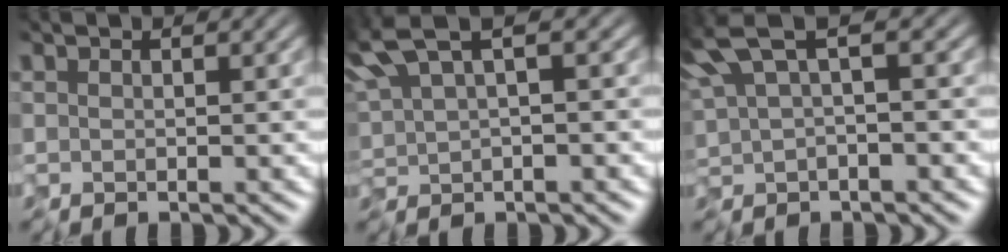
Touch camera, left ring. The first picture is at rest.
{"total": 3.9, "force": [1.5, 1.3, 3.3], "torque": [-0.088, 0.014, 0.031]}
{"total": 5.1, "force": [1.8, 1.8, 4.4], "torque": [-0.109, 0.011, 0.037]}